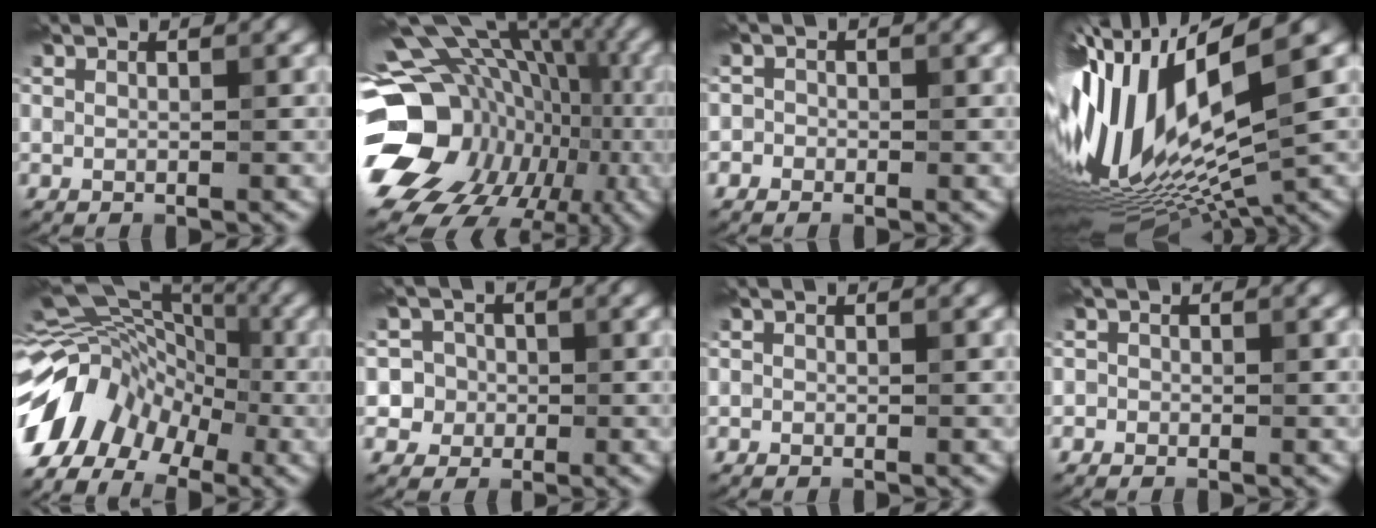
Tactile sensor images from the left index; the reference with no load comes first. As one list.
[{"total": 18.9, "force": [-3.8, 15.4, 10.2], "torque": [-0.177, 0.003, -0.049]}, {"total": 1.1, "force": [-0.6, 0.9, 0.0], "torque": [0.012, 0.002, -0.017]}, {"total": 16.1, "force": [1.3, 4.4, 15.4], "torque": [-0.312, -0.020, 0.042]}, {"total": 10.1, "force": [-4.7, 6.9, 5.6], "torque": [-0.105, 0.014, -0.107]}, {"total": 5.0, "force": [-0.1, 4.9, 1.0], "torque": [0.000, 0.026, -0.017]}, {"total": 0.0}, {"total": 0.7, "force": [-0.4, 0.6, 0.0], "torque": [0.005, -0.006, -0.010]}]